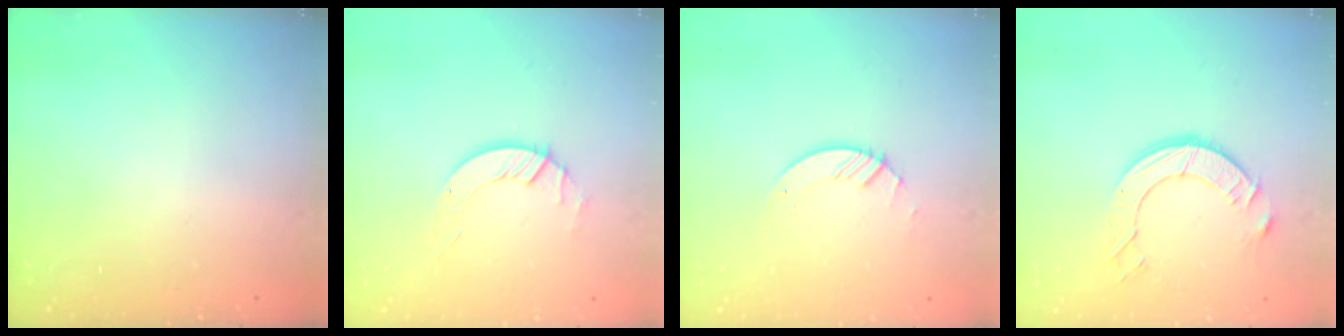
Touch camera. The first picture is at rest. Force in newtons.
{"total": 4.1, "press": 4.1, "slide": 0.1}
{"total": 2.9, "press": 2.9, "slide": 0.3}
{"total": 9.5, "press": 9.5, "slide": 1.0}